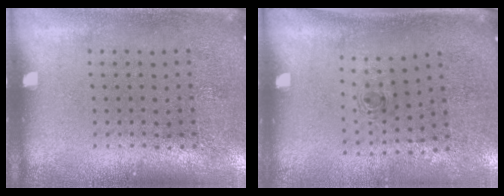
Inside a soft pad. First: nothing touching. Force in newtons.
{"total": 0.7, "press": 0.3, "slide": 0.6}